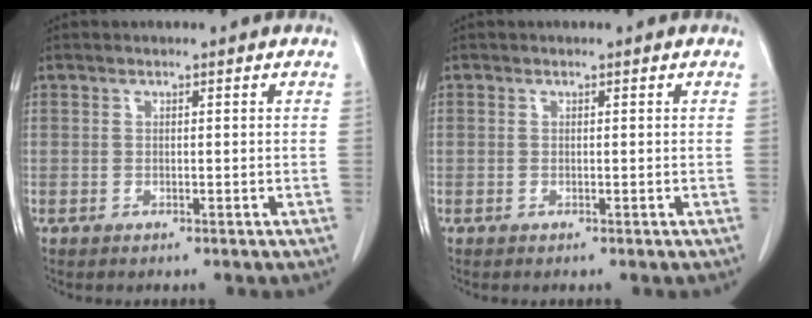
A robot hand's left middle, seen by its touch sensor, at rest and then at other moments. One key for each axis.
{"total": 0.0}